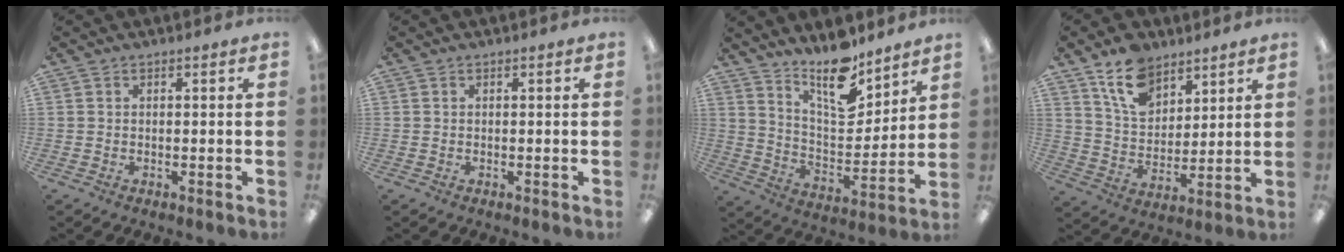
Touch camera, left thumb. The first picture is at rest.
{"total": 0.0}
{"total": 14.6, "force": [11.3, 5.7, 7.3], "torque": [-0.113, -0.081, 0.198]}
{"total": 13.0, "force": [8.8, 7.7, 5.7], "torque": [-0.109, -0.034, 0.168]}